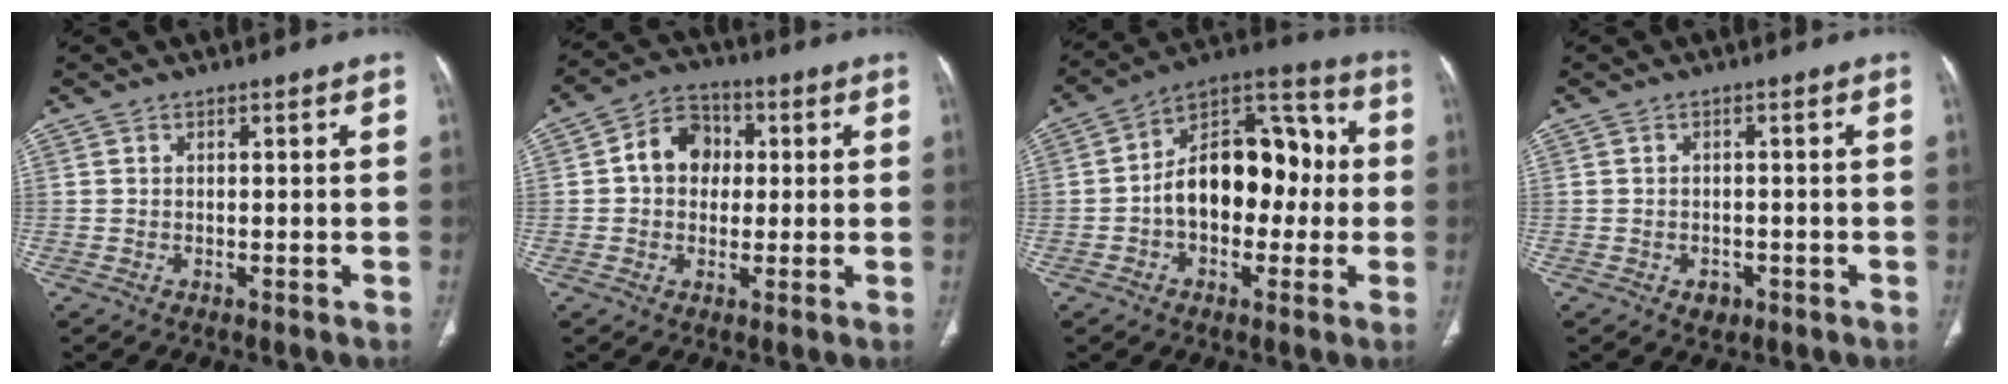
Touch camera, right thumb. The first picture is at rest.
{"total": 8.6, "force": [1.0, 7.0, 4.8], "torque": [-0.051, 0.018, 0.006]}
{"total": 17.8, "force": [-0.8, 11.3, 13.8], "torque": [-0.173, 0.053, -0.020]}
{"total": 2.3, "force": [-1.1, 1.7, 1.0], "torque": [-0.005, 0.004, -0.009]}